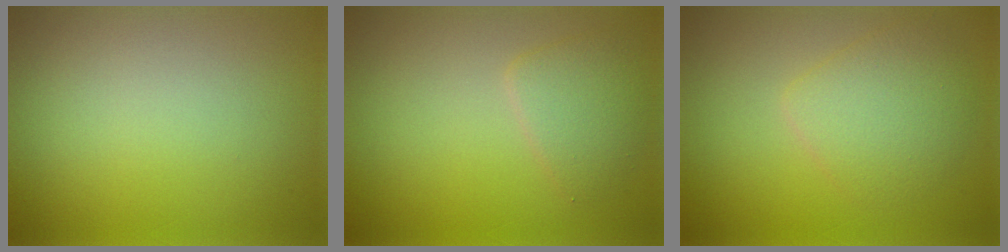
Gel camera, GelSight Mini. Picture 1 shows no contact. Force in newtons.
{"total": 2.5, "press": 2.5, "slide": 0.1}
{"total": 3.5, "press": 3.5, "slide": 0.1}